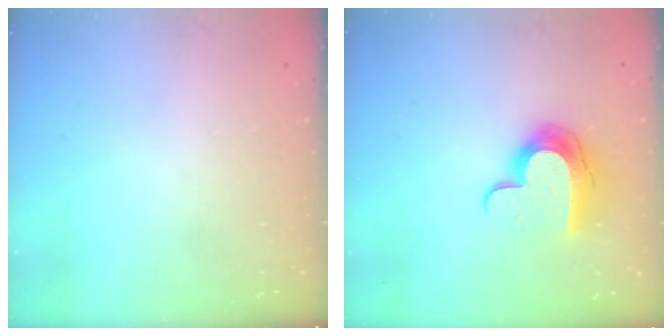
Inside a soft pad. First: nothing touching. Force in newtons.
{"total": 12.0, "press": 12.0, "slide": 1.0}